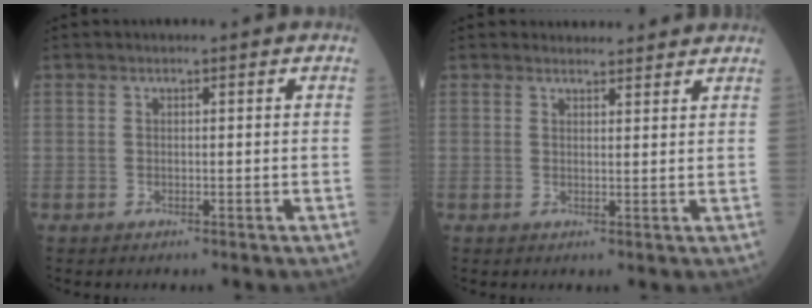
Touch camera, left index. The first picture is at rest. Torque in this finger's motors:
{"motor_torque": [0.20, -0.01, 0.03, 0.00]}